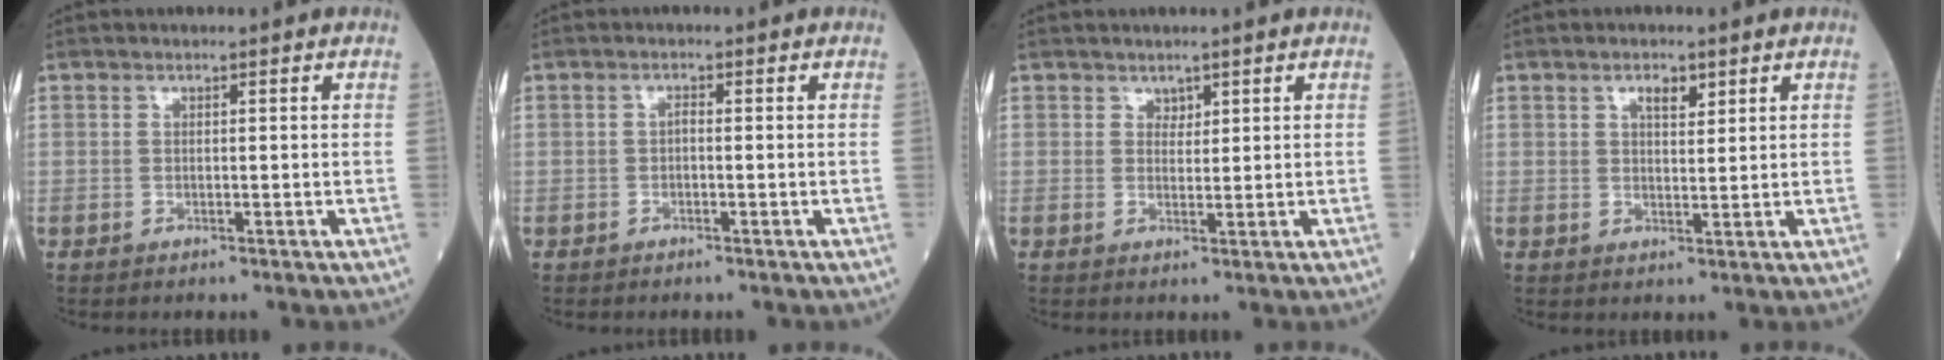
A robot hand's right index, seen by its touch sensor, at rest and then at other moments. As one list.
[{"total": 0.7, "force": [-0.2, 0.2, 0.6], "torque": [-0.012, 0.002, -0.007]}, {"total": 1.2, "force": [0.9, 0.7, 0.4], "torque": [-0.001, -0.001, 0.016]}, {"total": 2.6, "force": [1.6, 1.0, 1.9], "torque": [-0.032, 0.000, 0.027]}]